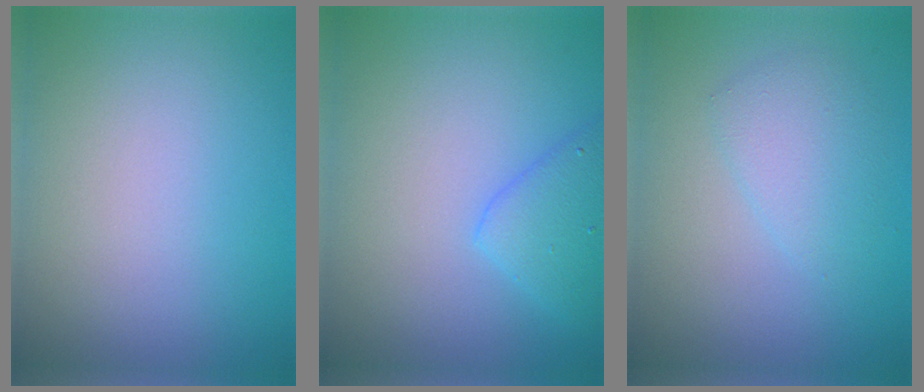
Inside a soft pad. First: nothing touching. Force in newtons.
{"total": 3.0, "press": 3.0, "slide": 0.1}
{"total": 2.4, "press": 2.4, "slide": 0.1}